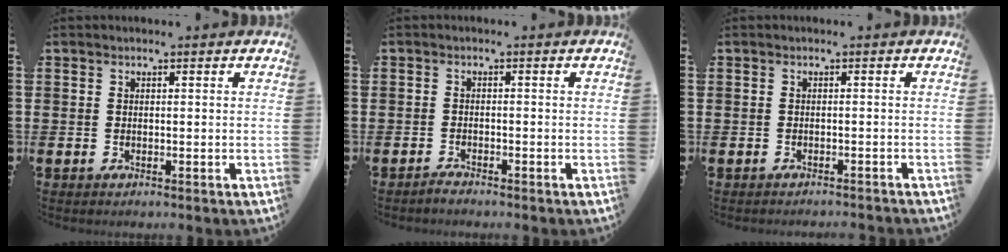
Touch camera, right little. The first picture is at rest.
{"total": 1.0, "force": [-1.0, 0.1, 0.2], "torque": [-0.007, -0.002, -0.019]}
{"total": 0.7, "force": [-0.7, -0.1, 0.0], "torque": [0.000, 0.000, -0.014]}